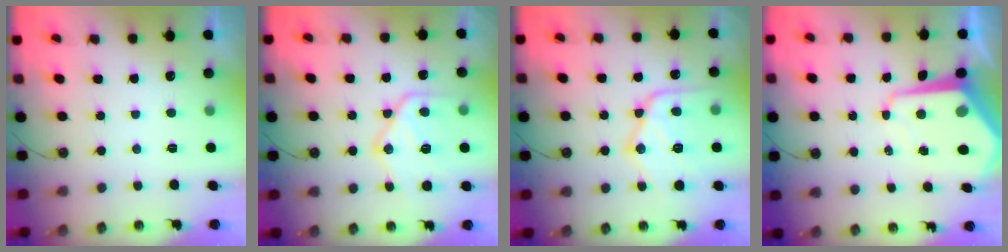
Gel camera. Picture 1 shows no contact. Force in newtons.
{"total": 17.6, "press": 17.5, "slide": 1.5}
{"total": 17.2, "press": 17.1, "slide": 1.7}
{"total": 10.2, "press": 10.2, "slide": 0.8}